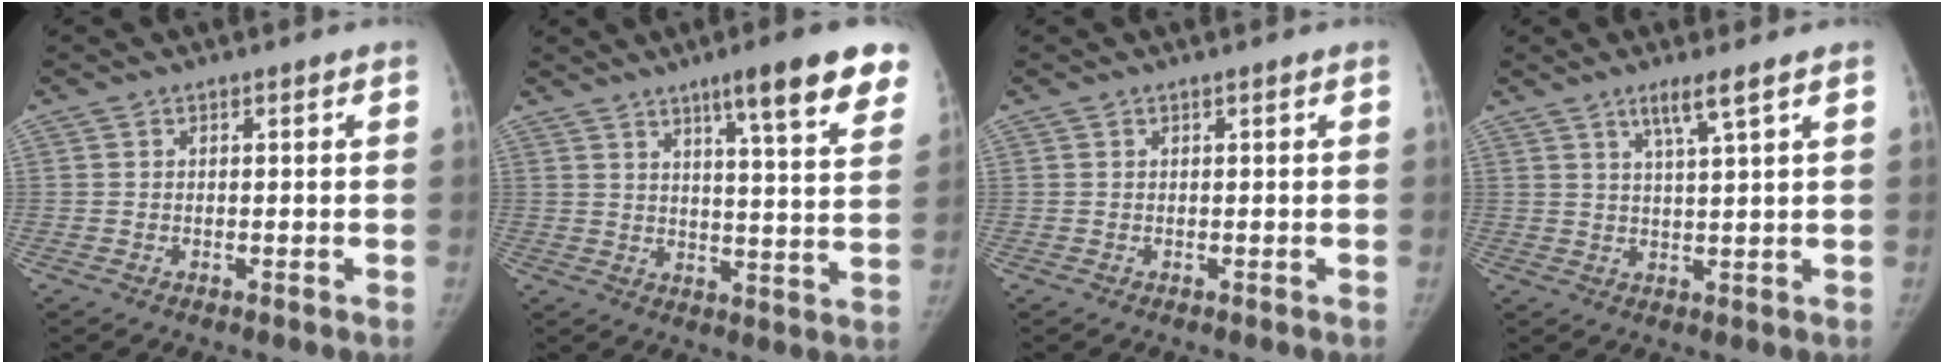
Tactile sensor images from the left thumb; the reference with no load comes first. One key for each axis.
{"total": 15.3, "fx": 9.7, "fy": 2.2, "fz": 11.5, "tx": -0.130, "ty": -0.045, "tz": 0.127}
{"total": 0.0}
{"total": 4.6, "fx": 2.8, "fy": -0.2, "fz": 3.6, "tx": -0.072, "ty": -0.018, "tz": 0.056}